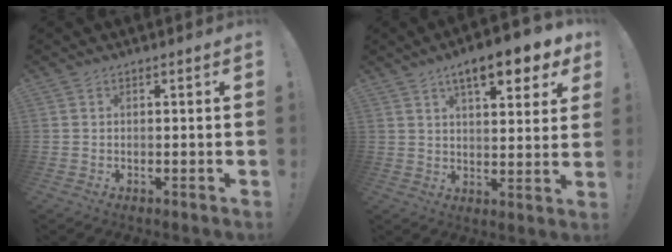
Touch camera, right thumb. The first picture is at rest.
{"total": 11.5, "force": [6.8, 3.3, 8.6], "torque": [-0.119, -0.038, 0.109]}